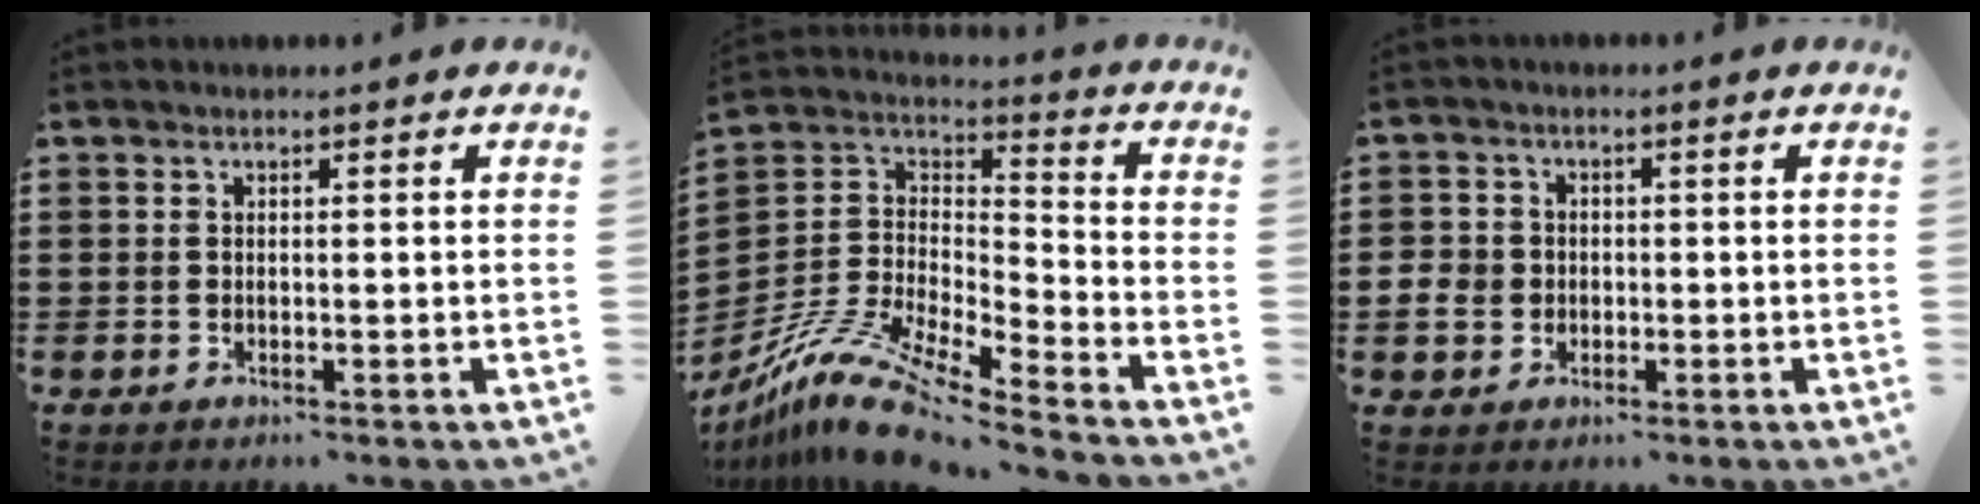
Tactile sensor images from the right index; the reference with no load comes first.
{"total": 12.7, "force": [-10.6, 2.8, 6.4], "torque": [-0.136, 0.028, -0.209]}
{"total": 4.2, "force": [-0.6, 3.8, 1.7], "torque": [-0.055, 0.004, -0.017]}